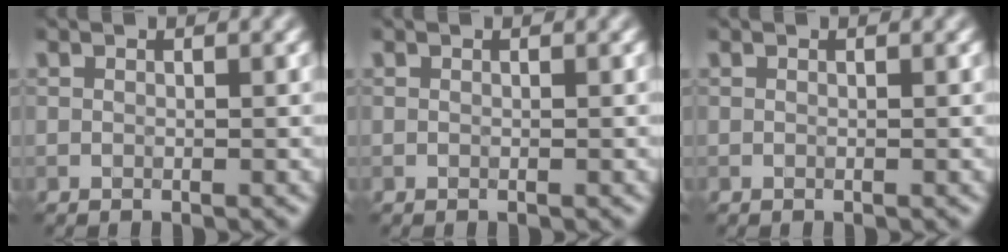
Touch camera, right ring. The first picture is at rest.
{"total": 0.0}
{"total": 0.0}